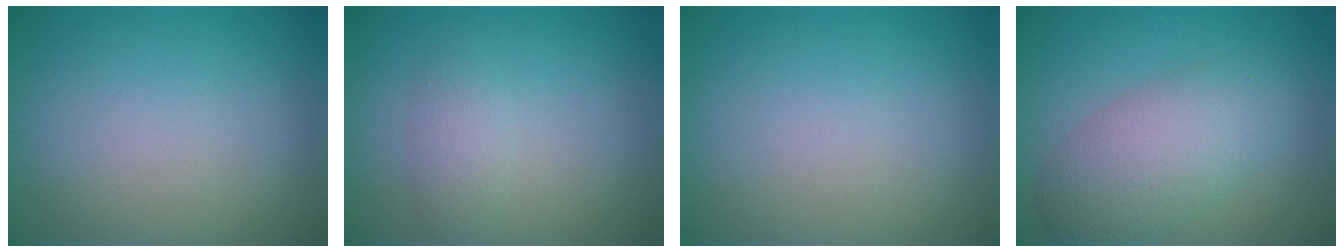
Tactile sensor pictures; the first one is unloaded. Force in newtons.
{"total": 1.7, "press": 1.7, "slide": 0.0}
{"total": 0.0}
{"total": 6.0, "press": 6.0, "slide": 0.0}